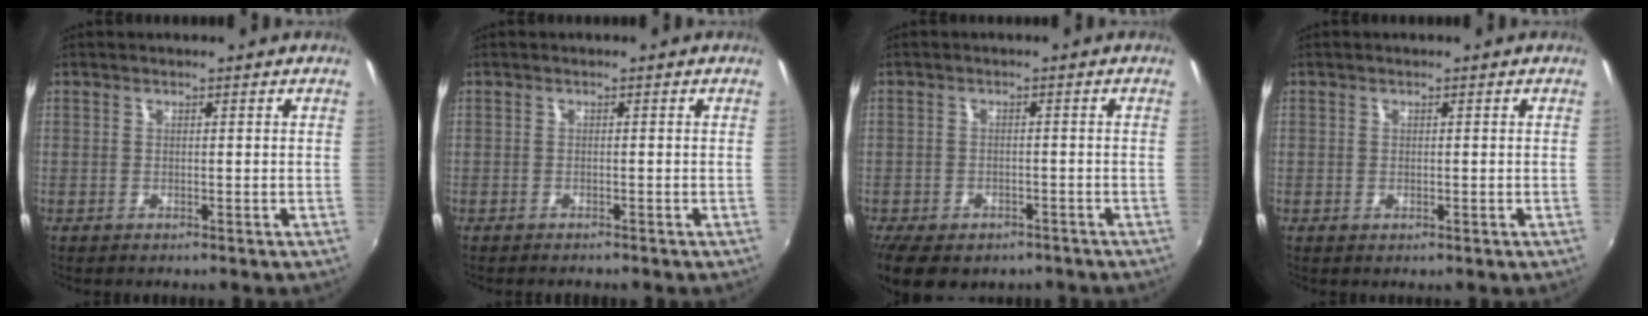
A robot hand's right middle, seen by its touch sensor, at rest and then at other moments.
{"total": 1.6, "force": [-1.5, 0.3, 0.4], "torque": [-0.014, -0.009, -0.024]}
{"total": 10.0, "force": [-6.7, 5.5, 5.0], "torque": [-0.114, -0.022, -0.098]}
{"total": 0.0}